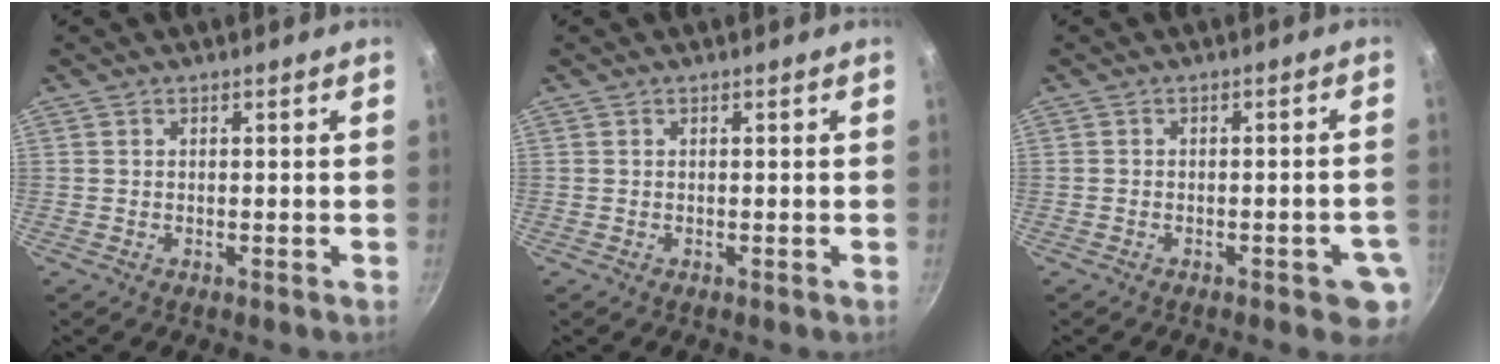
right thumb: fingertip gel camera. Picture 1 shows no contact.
{"total": 0.0}
{"total": 5.2, "force": [-2.1, 2.1, 4.3], "torque": [-0.044, 0.015, -0.020]}